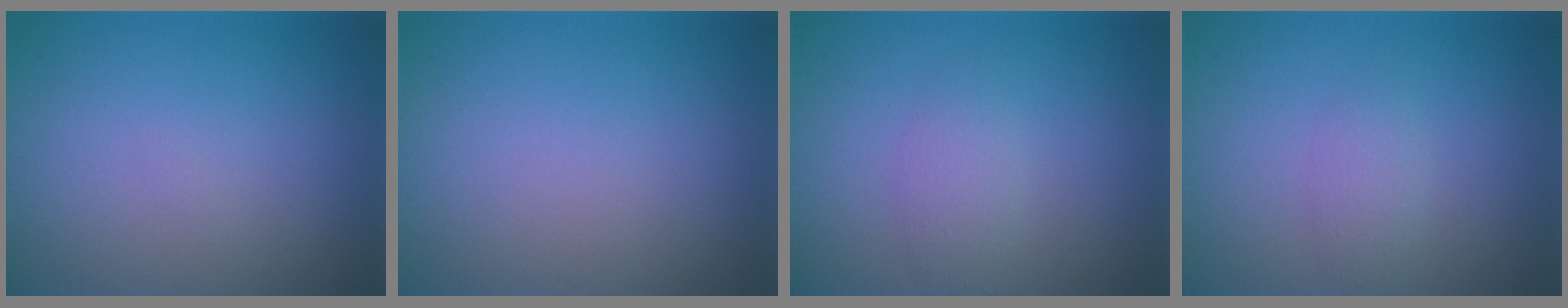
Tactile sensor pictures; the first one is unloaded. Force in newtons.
{"total": 0.0}
{"total": 1.7, "press": 1.7, "slide": 0.0}
{"total": 1.4, "press": 1.4, "slide": 0.0}